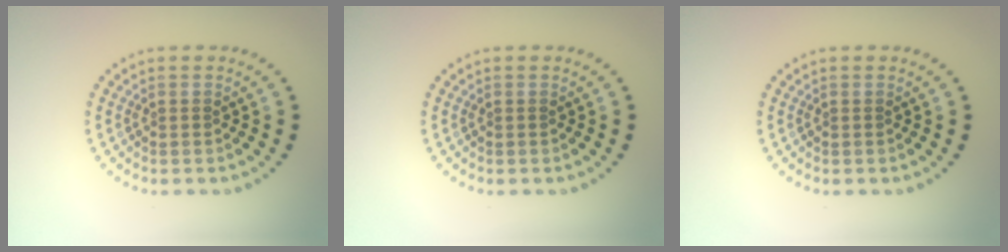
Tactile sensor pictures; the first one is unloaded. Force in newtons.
{"total": 0.0}
{"total": 0.0}